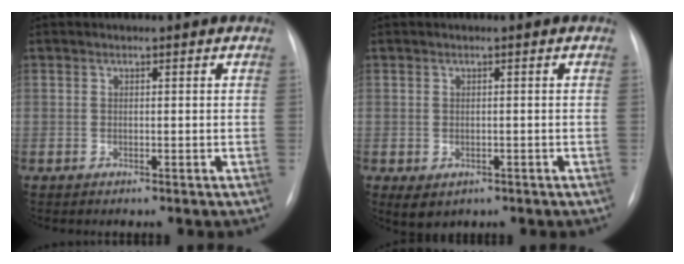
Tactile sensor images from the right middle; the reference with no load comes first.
{"total": 2.8, "force": [-1.1, 2.1, 1.5], "torque": [-0.021, -0.004, -0.002]}